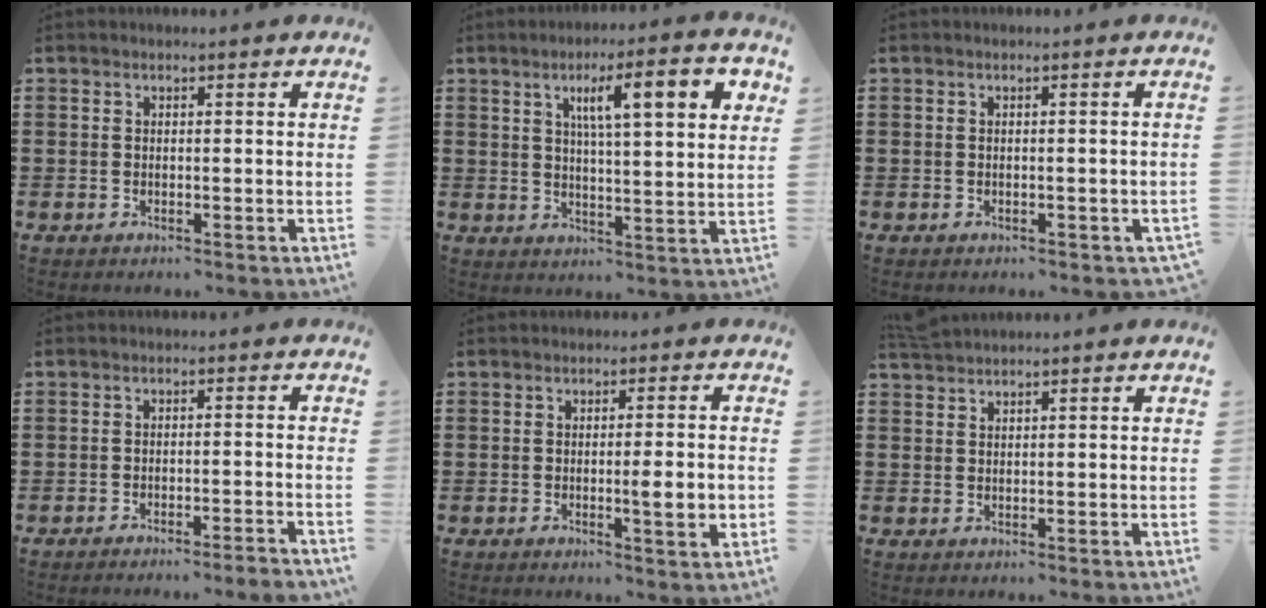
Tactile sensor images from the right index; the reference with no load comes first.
{"total": 9.4, "force": [3.9, 2.0, 8.3], "torque": [-0.154, 0.004, 0.058]}
{"total": 0.5, "force": [-0.1, 0.1, 0.5], "torque": [-0.011, -0.001, -0.001]}
{"total": 2.2, "force": [-2.1, -0.3, 0.7], "torque": [-0.012, 0.001, -0.043]}
{"total": 4.9, "force": [-0.6, 0.5, 4.8], "torque": [-0.071, -0.008, -0.012]}
{"total": 1.7, "force": [1.7, -0.1, 0.0], "torque": [-0.005, 0.000, 0.034]}